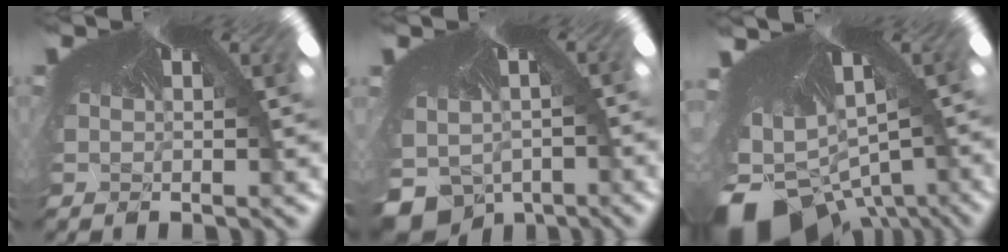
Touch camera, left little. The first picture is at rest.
{"total": 6.4, "force": [-5.7, 2.7, 0.6], "torque": [-0.026, -0.069, -0.052]}
{"total": 8.7, "force": [-8.1, 2.8, 1.1], "torque": [-0.052, -0.118, -0.089]}